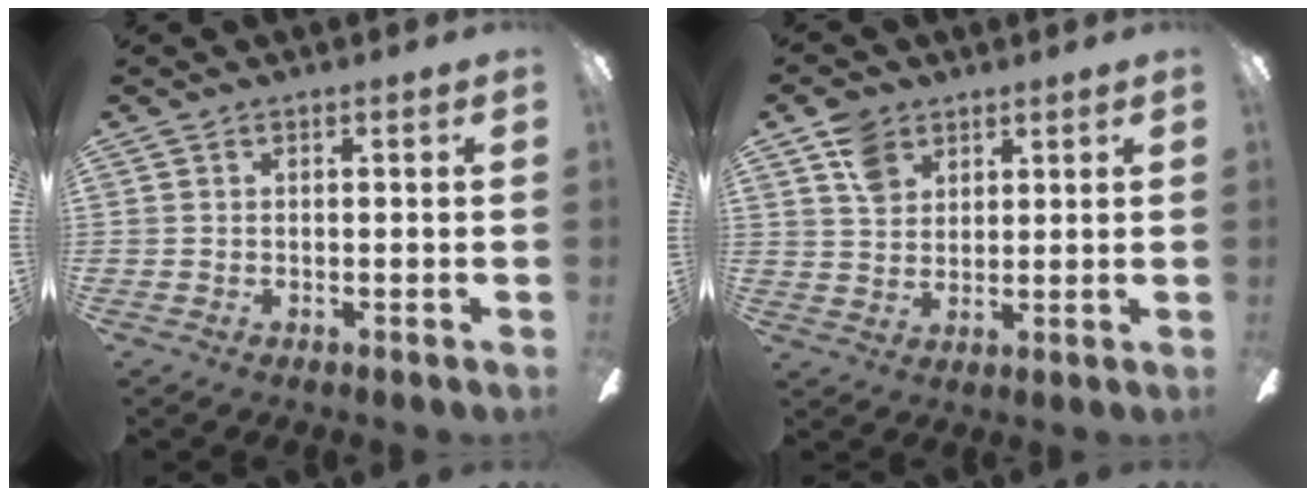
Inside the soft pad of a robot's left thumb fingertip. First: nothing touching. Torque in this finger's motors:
{"motor_torque": [0.10, -0.09, -0.16, 0.03, 0.02]}